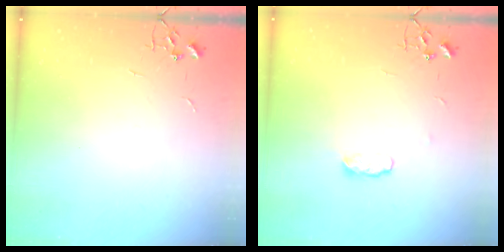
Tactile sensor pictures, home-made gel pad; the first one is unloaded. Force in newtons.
{"total": 5.8, "press": 5.8, "slide": 0.3}